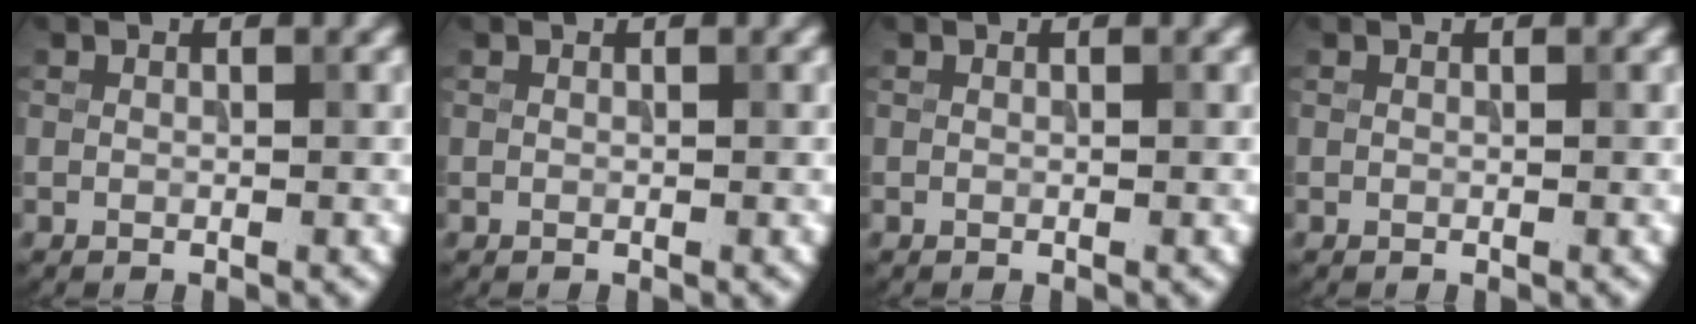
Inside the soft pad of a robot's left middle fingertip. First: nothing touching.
{"total": 0.0}
{"total": 0.0}
{"total": 0.0}